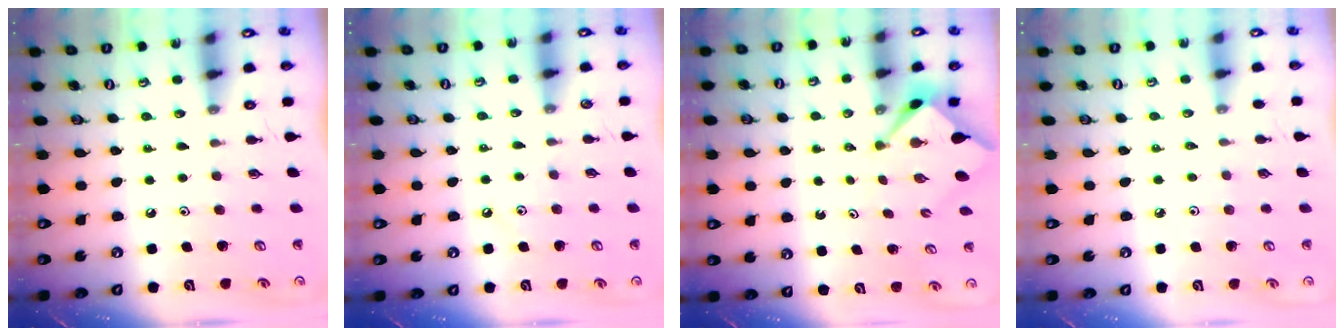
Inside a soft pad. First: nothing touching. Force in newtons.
{"total": 4.2, "press": 4.2, "slide": 0.7}
{"total": 2.2, "press": 2.2, "slide": 0.1}
{"total": 1.9, "press": 1.8, "slide": 0.5}